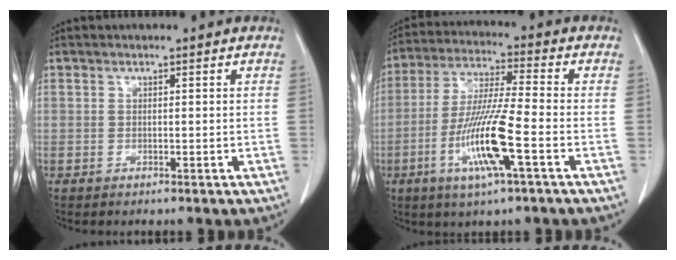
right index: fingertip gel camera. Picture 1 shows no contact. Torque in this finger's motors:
{"motor_torque": [1.74, -0.40, 0.99, 0.21]}